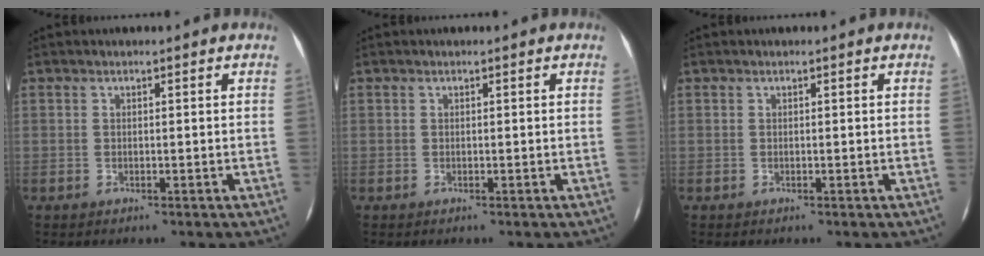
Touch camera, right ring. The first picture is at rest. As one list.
[{"total": 0.0}, {"total": 0.0}]